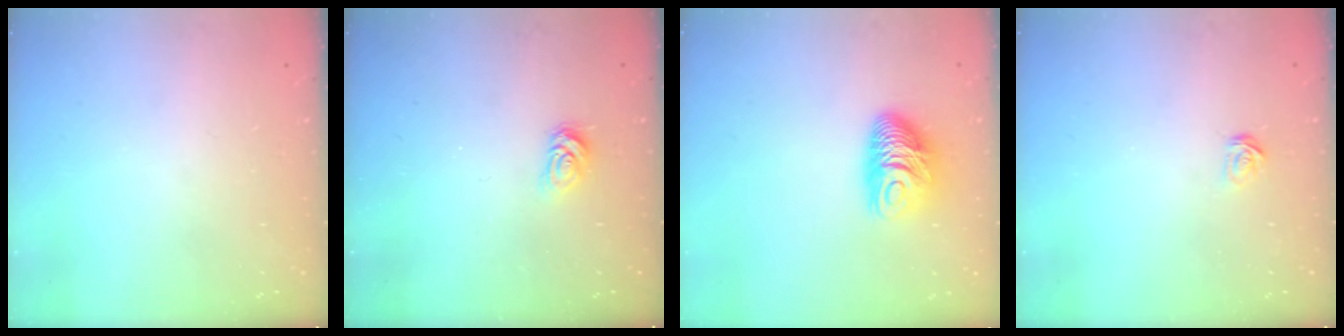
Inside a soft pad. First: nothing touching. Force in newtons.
{"total": 4.1, "press": 4.1, "slide": 0.6}
{"total": 10.8, "press": 10.7, "slide": 1.4}
{"total": 2.5, "press": 2.5, "slide": 0.2}